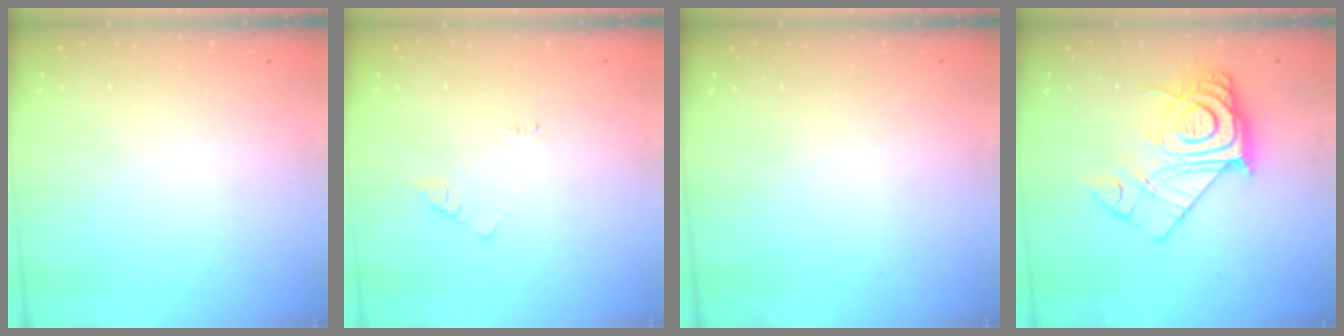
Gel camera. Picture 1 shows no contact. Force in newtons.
{"total": 2.7, "press": 2.7, "slide": 0.4}
{"total": 0.0}
{"total": 17.2, "press": 17.1, "slide": 1.3}